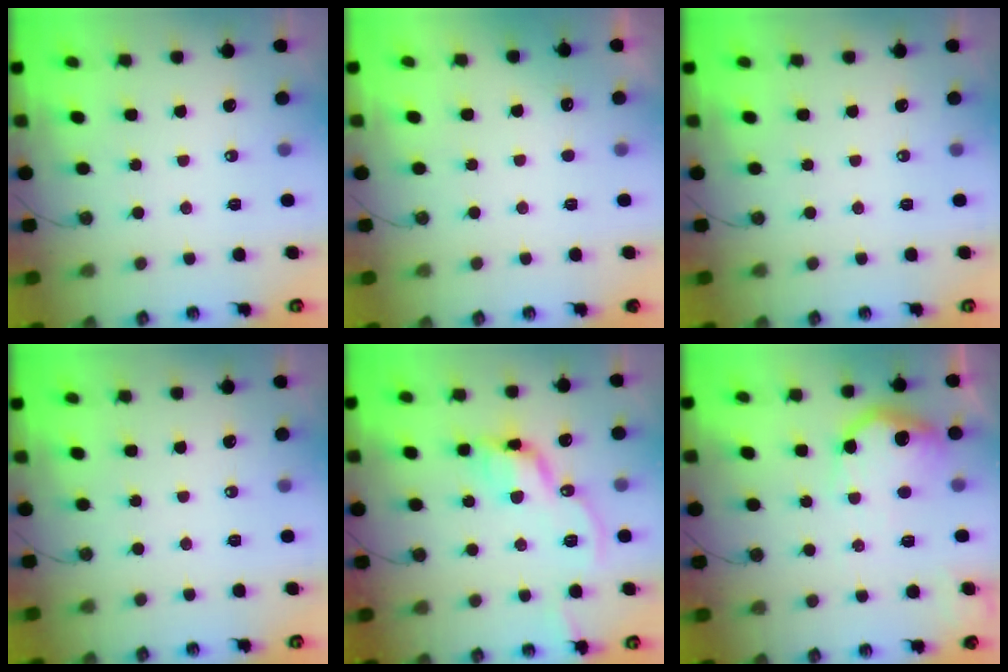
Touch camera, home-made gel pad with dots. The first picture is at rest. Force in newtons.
{"total": 2.9, "press": 2.7, "slide": 1.0}
{"total": 0.0}
{"total": 0.0}
{"total": 11.7, "press": 11.7, "slide": 1.2}
{"total": 16.0, "press": 15.9, "slide": 1.1}